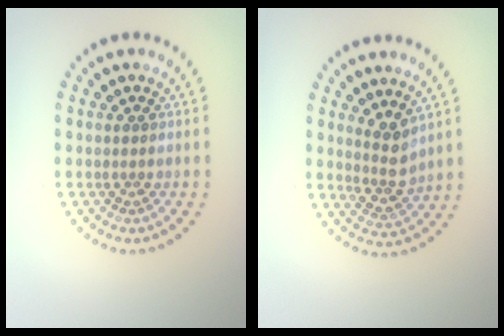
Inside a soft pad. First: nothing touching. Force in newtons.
{"total": 2.4, "press": 1.9, "slide": 1.5}